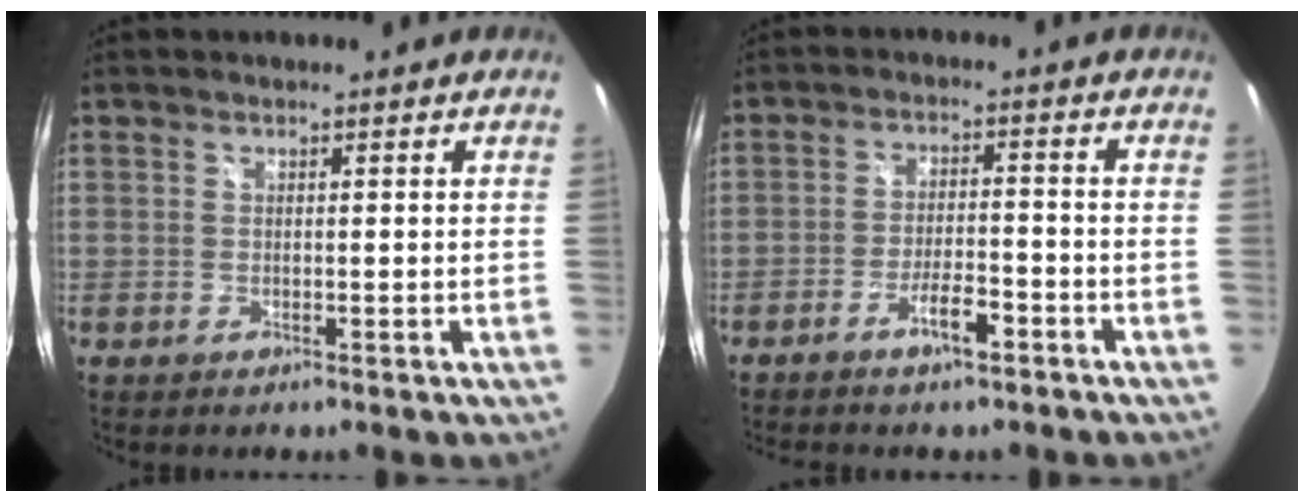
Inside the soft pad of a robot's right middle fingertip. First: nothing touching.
{"total": 5.1, "force": [-3.7, 1.2, 3.3], "torque": [-0.073, 0.001, -0.061]}